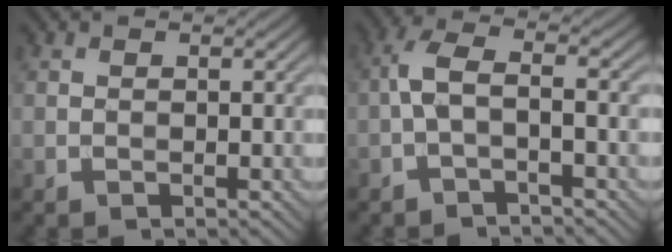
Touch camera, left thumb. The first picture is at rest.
{"total": 4.0, "force": [-1.3, 1.2, 3.6], "torque": [-0.080, 0.012, -0.035]}